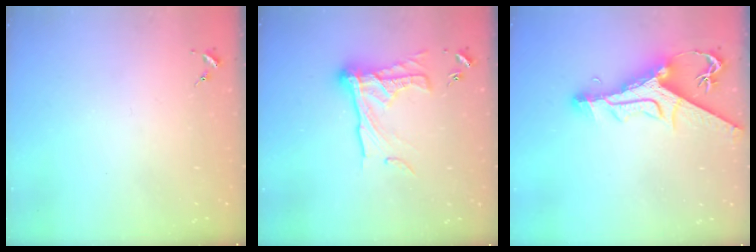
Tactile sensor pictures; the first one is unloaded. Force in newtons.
{"total": 16.8, "press": 16.8, "slide": 1.0}
{"total": 14.2, "press": 14.1, "slide": 1.4}